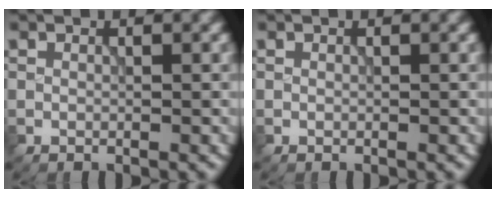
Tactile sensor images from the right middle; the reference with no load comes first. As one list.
[{"total": 0.0}]